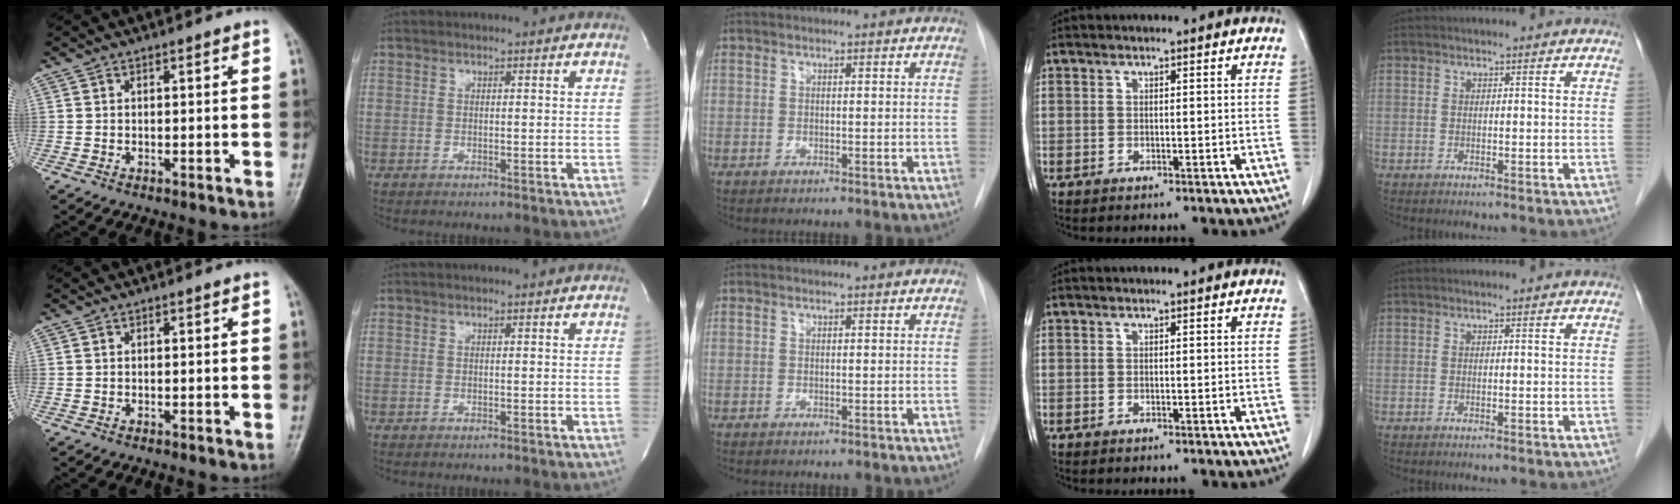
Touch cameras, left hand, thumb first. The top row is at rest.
{}